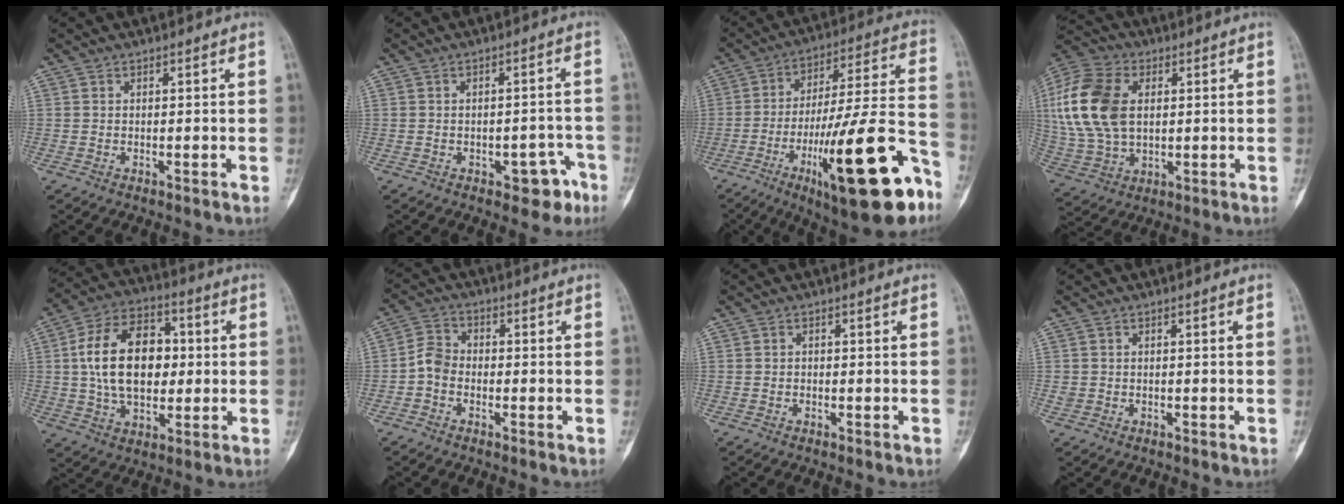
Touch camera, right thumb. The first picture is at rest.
{"total": 5.8, "force": [-3.0, 3.2, 3.8], "torque": [-0.018, 0.029, -0.032]}
{"total": 26.3, "force": [-12.1, 6.0, 22.6], "torque": [-0.330, 0.058, -0.179]}
{"total": 18.7, "force": [3.3, 12.1, 13.9], "torque": [-0.298, 0.004, 0.065]}
{"total": 17.5, "force": [1.4, 11.3, 13.4], "torque": [-0.202, 0.018, 0.023]}
{"total": 4.6, "force": [-1.6, 3.5, 2.6], "torque": [-0.041, 0.018, -0.042]}
{"total": 0.5, "force": [-0.2, 0.5, 0.0], "torque": [0.011, 0.002, -0.006]}
{"total": 1.1, "force": [-0.1, 1.0, 0.3], "torque": [-0.001, 0.003, 0.002]}